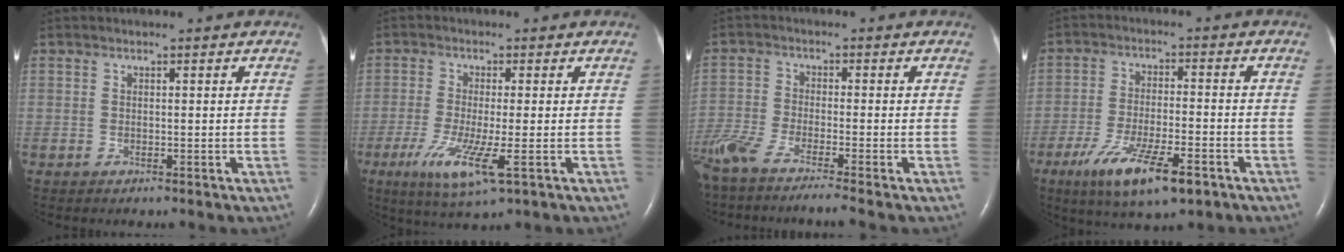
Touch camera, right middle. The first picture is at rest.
{"total": 7.9, "force": [-3.2, 0.7, 7.2], "torque": [-0.148, -0.026, -0.055]}
{"total": 9.8, "force": [-8.0, -0.4, 5.6], "torque": [-0.108, -0.028, -0.141]}
{"total": 11.4, "force": [-6.5, 2.6, 9.0], "torque": [-0.166, -0.022, -0.105]}